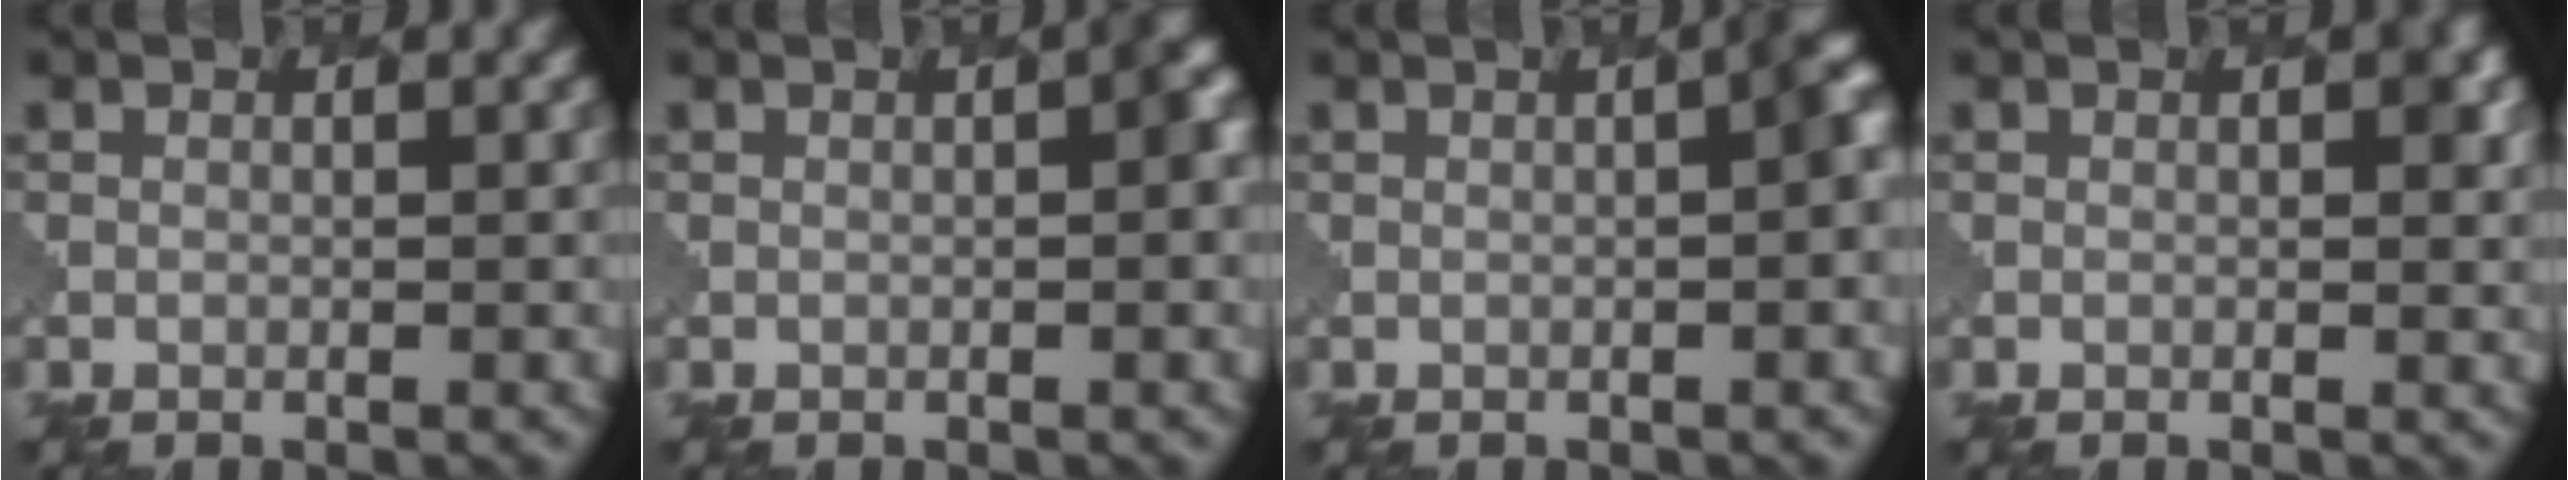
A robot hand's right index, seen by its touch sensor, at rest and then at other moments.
{"total": 1.6, "force": [0.1, 0.0, 1.6], "torque": [-0.024, 0.007, -0.003]}
{"total": 3.2, "force": [0.1, 0.6, 3.1], "torque": [-0.034, 0.014, -0.001]}
{"total": 1.6, "force": [0.4, 0.6, 1.4], "torque": [-0.014, 0.000, 0.000]}